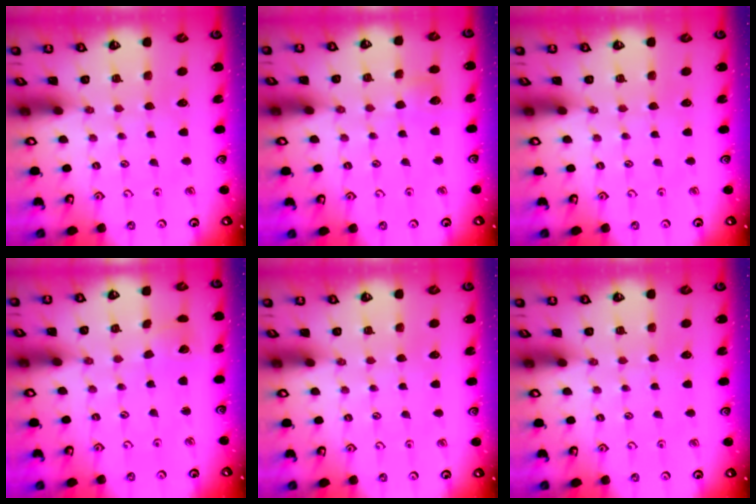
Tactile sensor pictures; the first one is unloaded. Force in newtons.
{"total": 5.0, "press": 5.0, "slide": 0.5}
{"total": 0.0}
{"total": 2.4, "press": 2.4, "slide": 0.3}
{"total": 0.0}
{"total": 0.0}